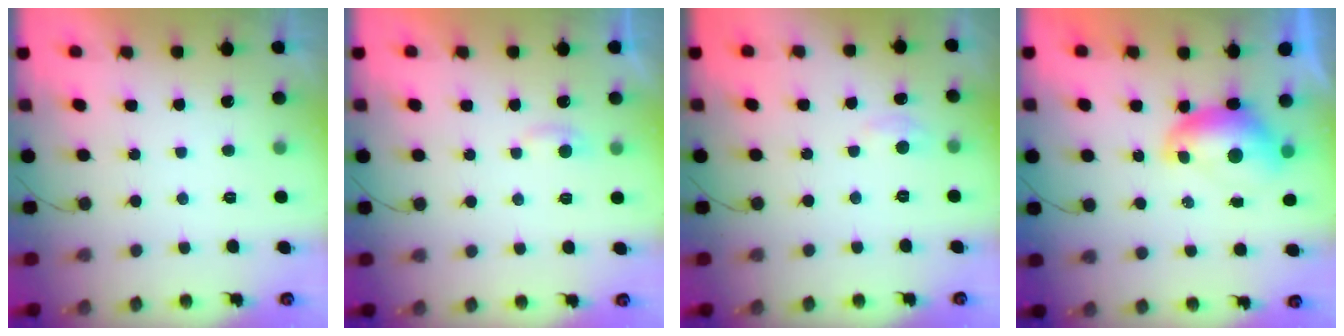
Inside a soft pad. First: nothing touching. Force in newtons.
{"total": 2.8, "press": 2.8, "slide": 0.4}
{"total": 2.9, "press": 2.9, "slide": 0.4}
{"total": 8.2, "press": 8.1, "slide": 1.0}